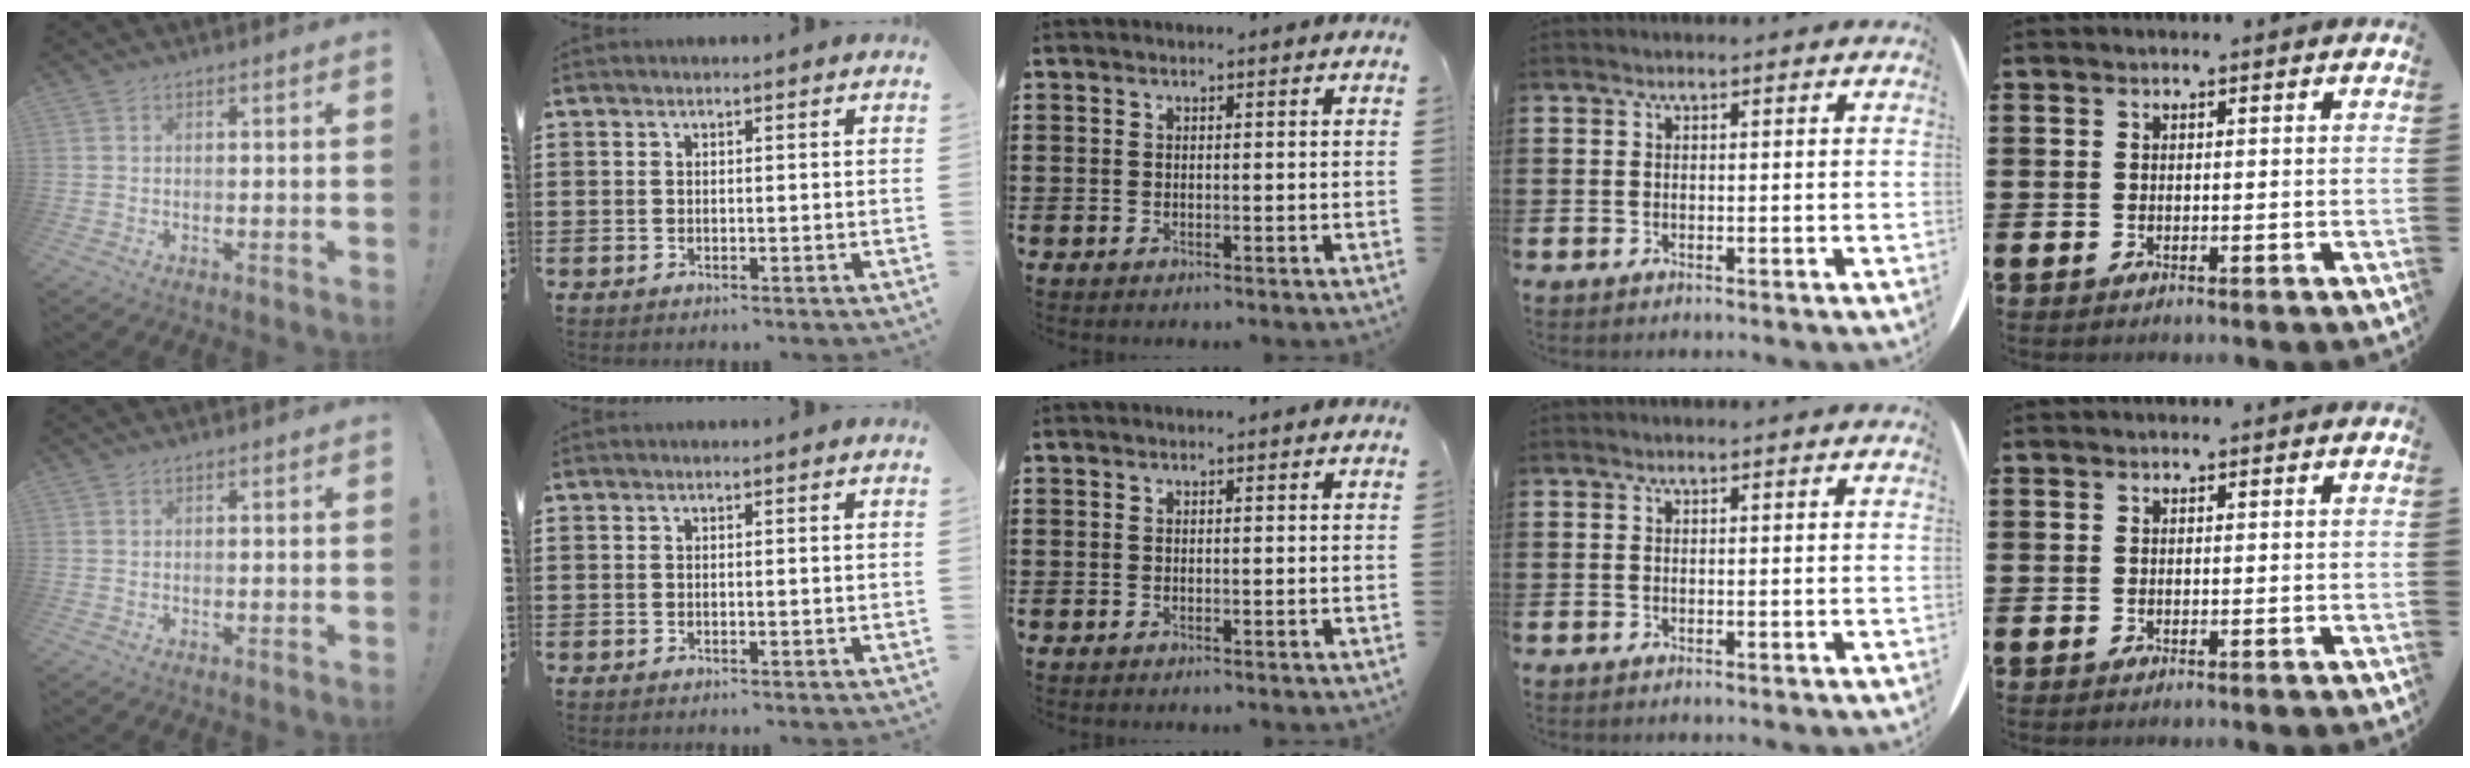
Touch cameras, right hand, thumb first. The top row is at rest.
{}